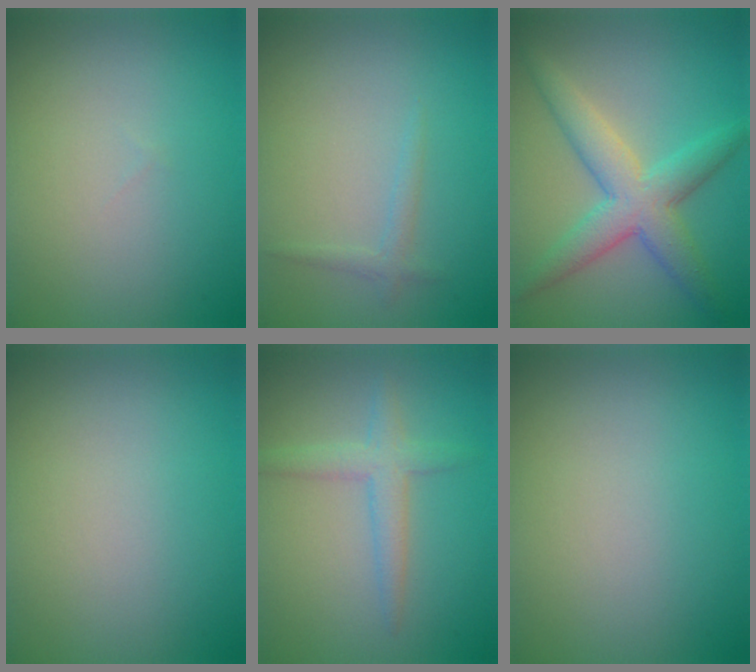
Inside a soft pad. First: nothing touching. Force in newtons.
{"total": 1.1, "press": 1.1, "slide": 0.1}
{"total": 5.7, "press": 5.7, "slide": 0.2}
{"total": 0.0}
{"total": 2.7, "press": 2.7, "slide": 0.2}
{"total": 0.0}